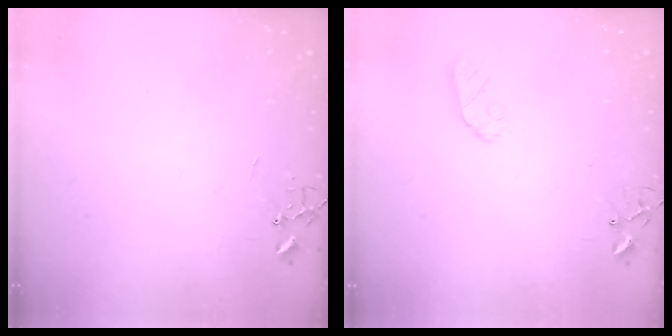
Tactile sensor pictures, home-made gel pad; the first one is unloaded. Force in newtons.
{"total": 7.2, "press": 7.2, "slide": 0.4}